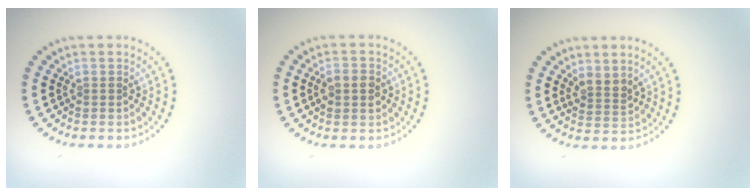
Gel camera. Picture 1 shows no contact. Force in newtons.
{"total": 2.7, "press": 2.7, "slide": 0.1}
{"total": 2.0, "press": 1.6, "slide": 1.2}